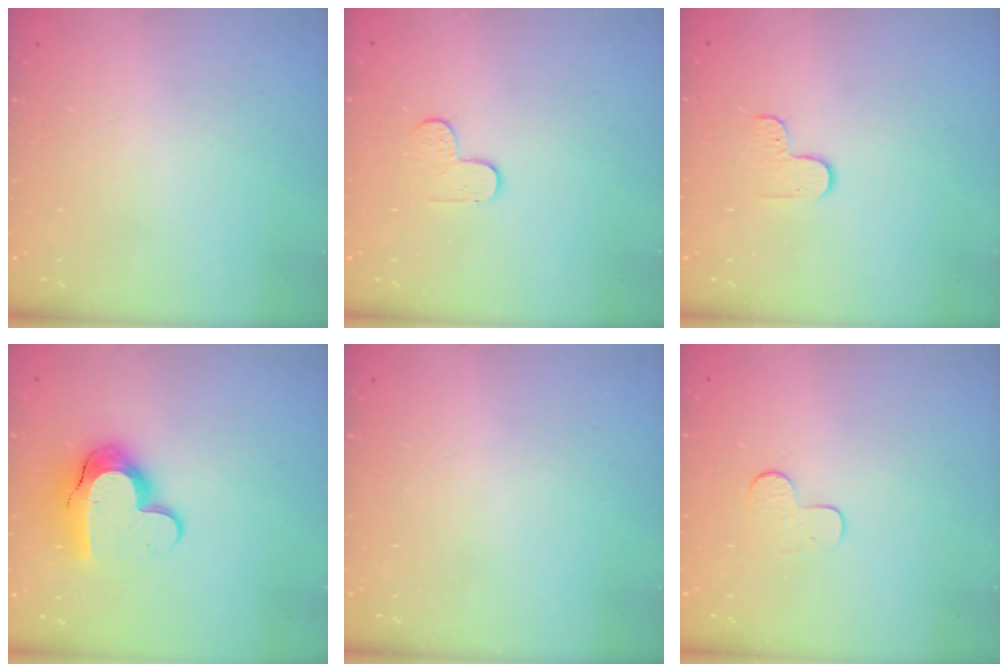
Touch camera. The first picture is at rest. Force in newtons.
{"total": 5.4, "press": 5.3, "slide": 0.6}
{"total": 4.0, "press": 4.0, "slide": 0.3}
{"total": 13.0, "press": 13.0, "slide": 1.0}
{"total": 0.0}
{"total": 5.5, "press": 5.5, "slide": 0.5}